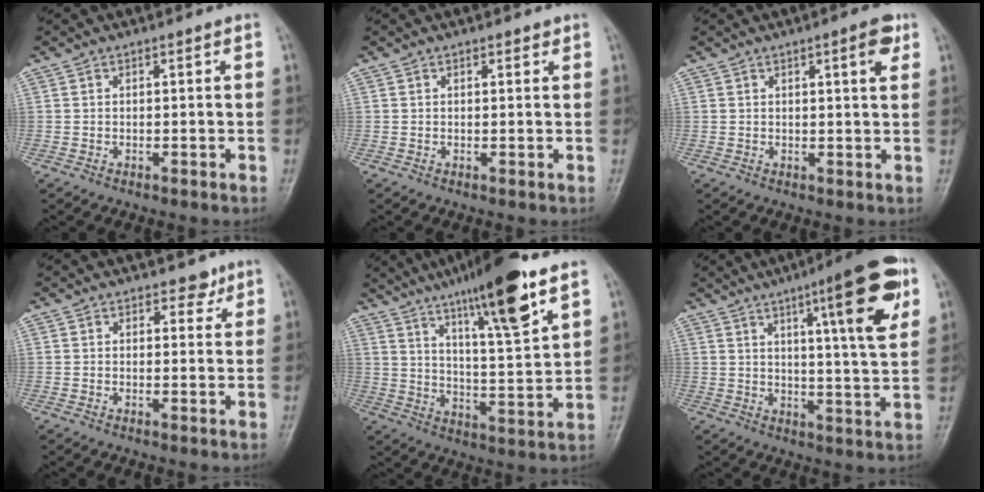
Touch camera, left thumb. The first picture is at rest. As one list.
[{"total": 1.1, "force": [0.8, 0.6, 0.5], "torque": [0.001, -0.004, 0.007]}, {"total": 4.8, "force": [2.4, 1.1, 4.0], "torque": [-0.047, -0.009, 0.030]}, {"total": 2.6, "force": [1.8, 1.7, 0.8], "torque": [0.010, -0.009, 0.021]}, {"total": 17.9, "force": [11.2, 2.6, 13.7], "torque": [-0.206, -0.053, 0.183]}, {"total": 16.0, "force": [7.1, 2.6, 14.0], "torque": [-0.188, -0.024, 0.098]}]